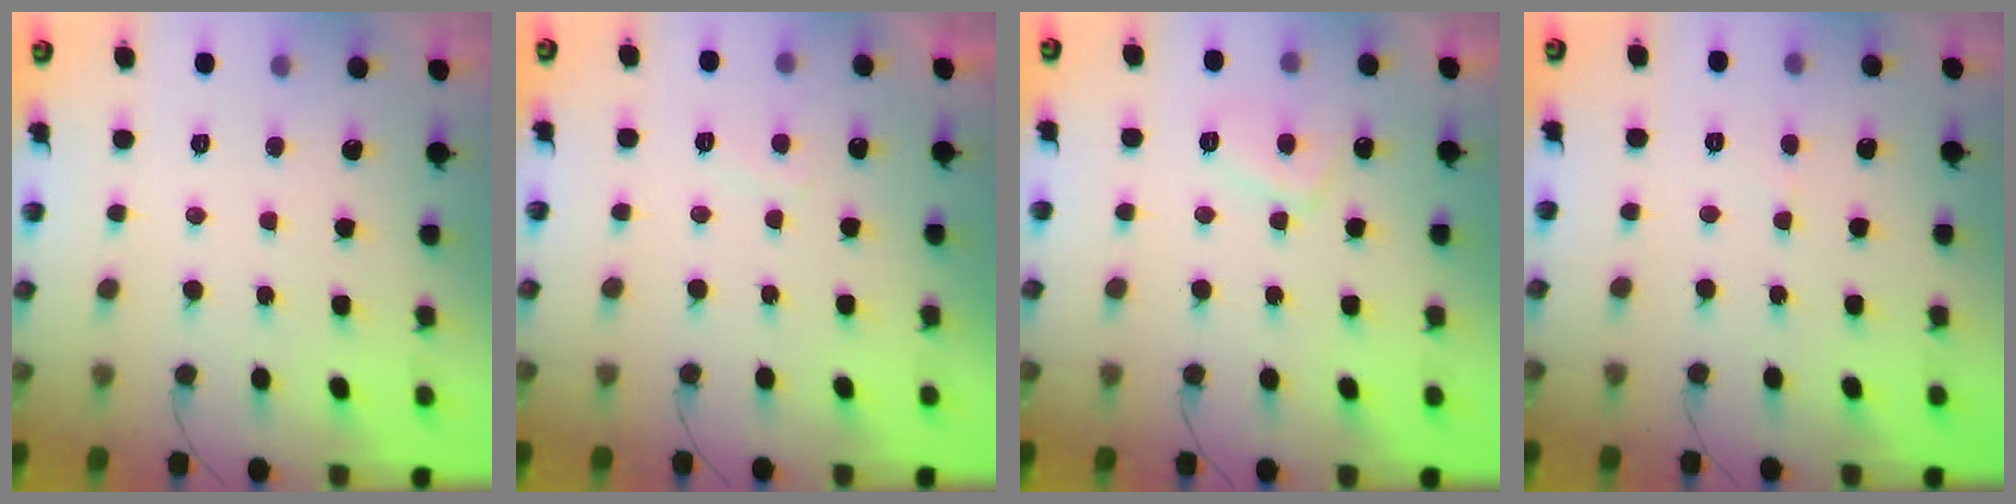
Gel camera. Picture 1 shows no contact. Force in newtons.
{"total": 1.1, "press": 1.0, "slide": 0.6}
{"total": 5.0, "press": 4.9, "slide": 0.9}
{"total": 2.6, "press": 2.6, "slide": 0.2}